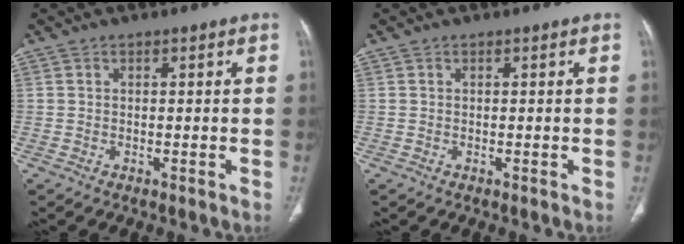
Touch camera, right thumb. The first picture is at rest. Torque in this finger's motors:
{"motor_torque": [0.00, 0.00, -0.02, -0.02, 0.00]}